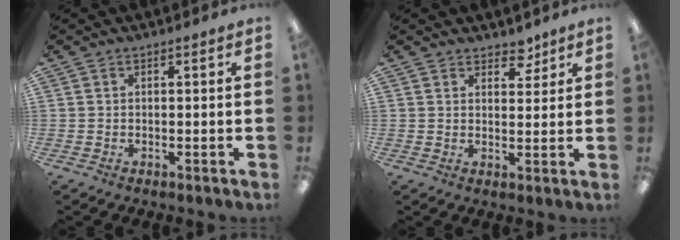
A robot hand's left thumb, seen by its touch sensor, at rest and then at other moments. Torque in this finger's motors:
{"motor_torque": [-0.09, -0.06, -0.04, -0.18, 0.01]}